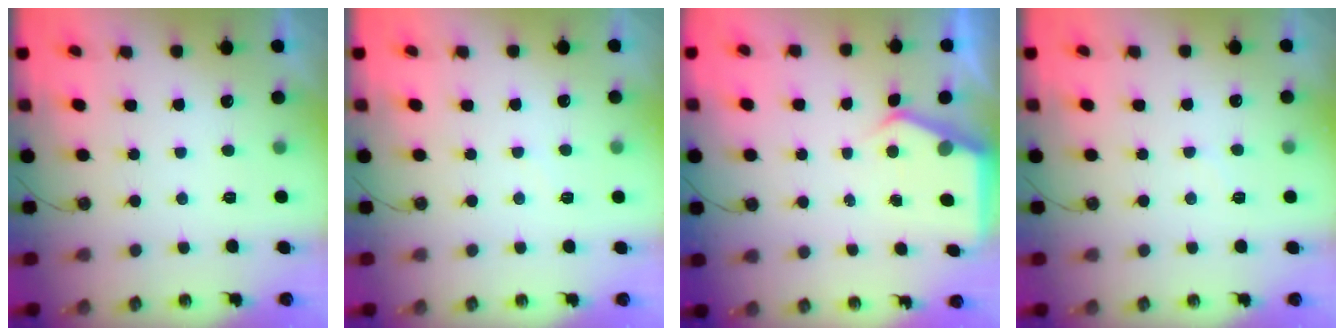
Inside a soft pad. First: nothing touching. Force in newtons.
{"total": 2.7, "press": 2.6, "slide": 0.4}
{"total": 4.4, "press": 4.3, "slide": 0.5}
{"total": 6.7, "press": 6.7, "slide": 0.8}